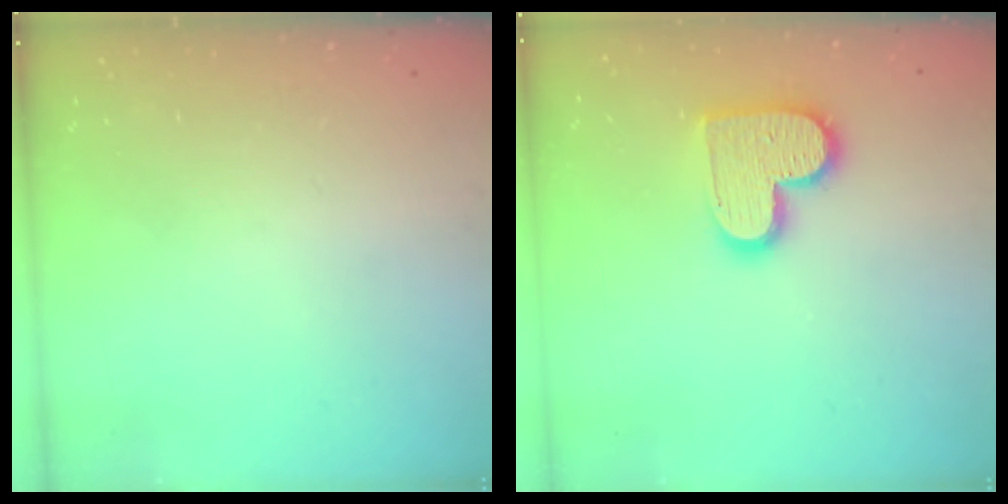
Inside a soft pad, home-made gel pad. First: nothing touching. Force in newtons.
{"total": 14.2, "press": 14.2, "slide": 1.1}